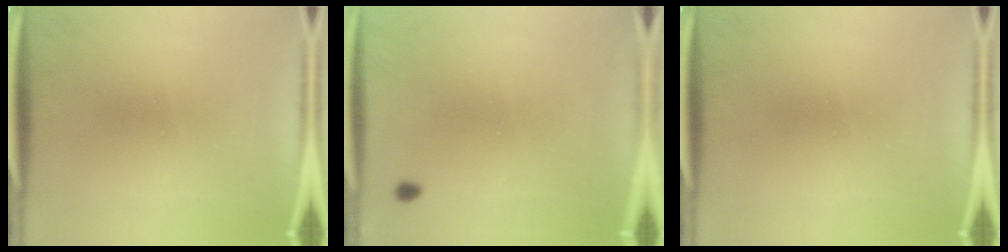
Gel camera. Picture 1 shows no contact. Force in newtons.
{"total": 0.8}
{"total": 0.0}